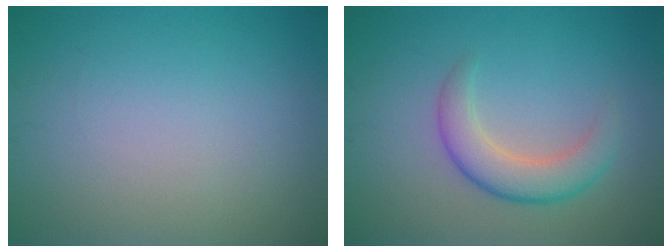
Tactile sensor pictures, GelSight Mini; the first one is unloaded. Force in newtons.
{"total": 3.8, "press": 3.8, "slide": 0.1}